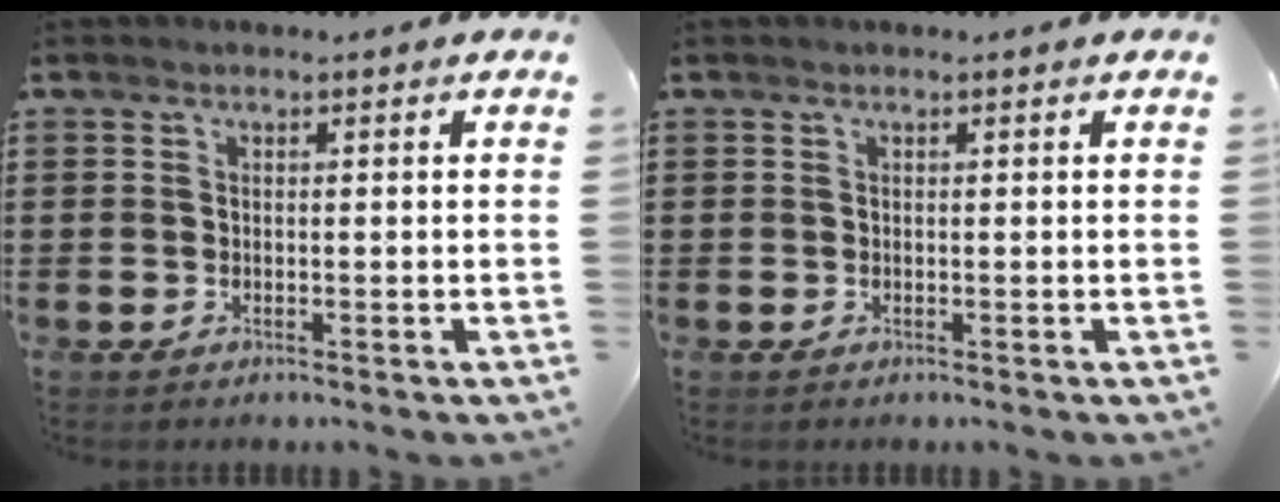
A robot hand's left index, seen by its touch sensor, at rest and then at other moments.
{"total": 0.0}